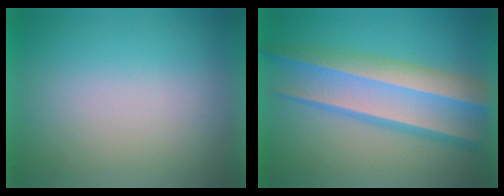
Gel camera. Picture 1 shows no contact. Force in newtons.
{"total": 6.6}